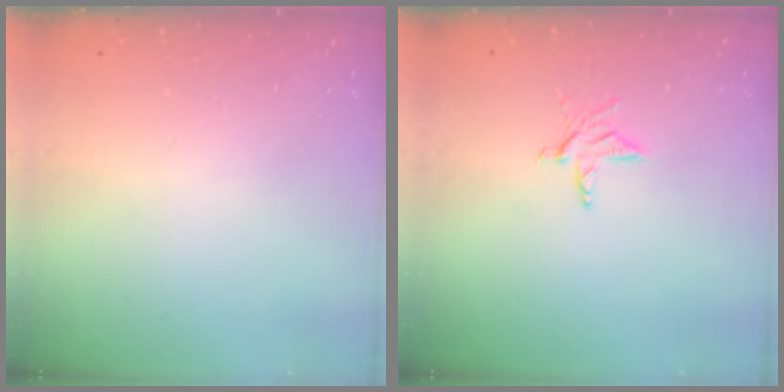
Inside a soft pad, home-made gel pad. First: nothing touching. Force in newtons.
{"total": 4.0, "press": 4.0, "slide": 0.3}